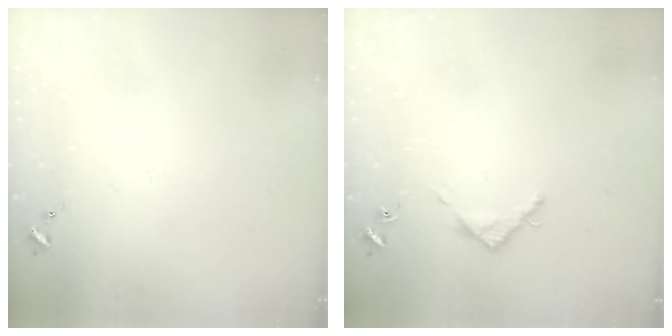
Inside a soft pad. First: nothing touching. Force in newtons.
{"total": 4.0, "press": 4.0, "slide": 0.5}